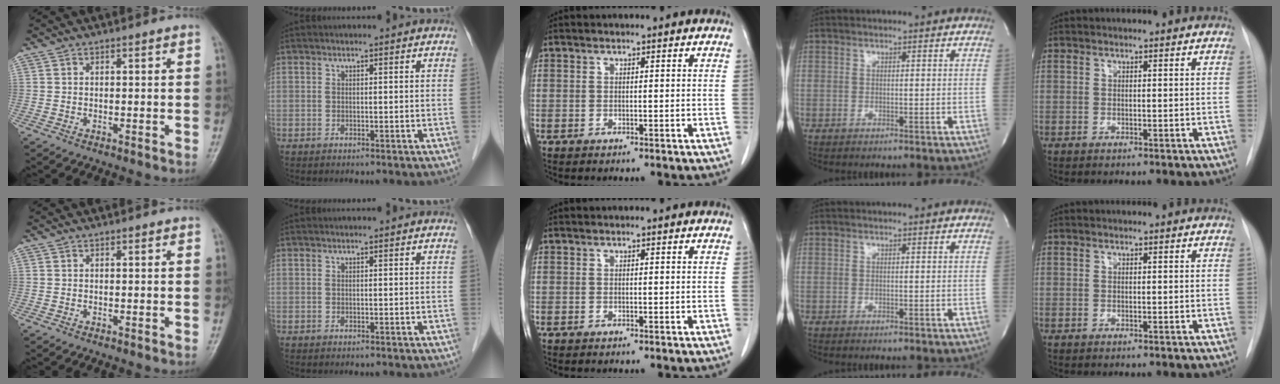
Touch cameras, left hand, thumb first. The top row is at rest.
{}